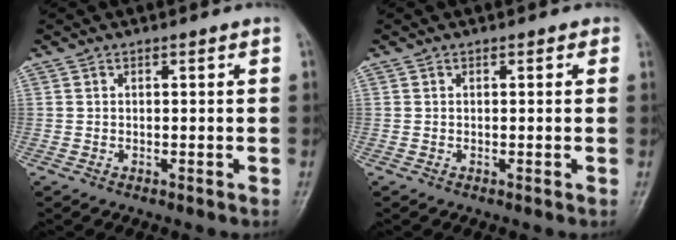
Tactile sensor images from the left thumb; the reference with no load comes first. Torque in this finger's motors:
{"motor_torque": [-0.13, -0.09, -0.28, 0.09, 0.04]}